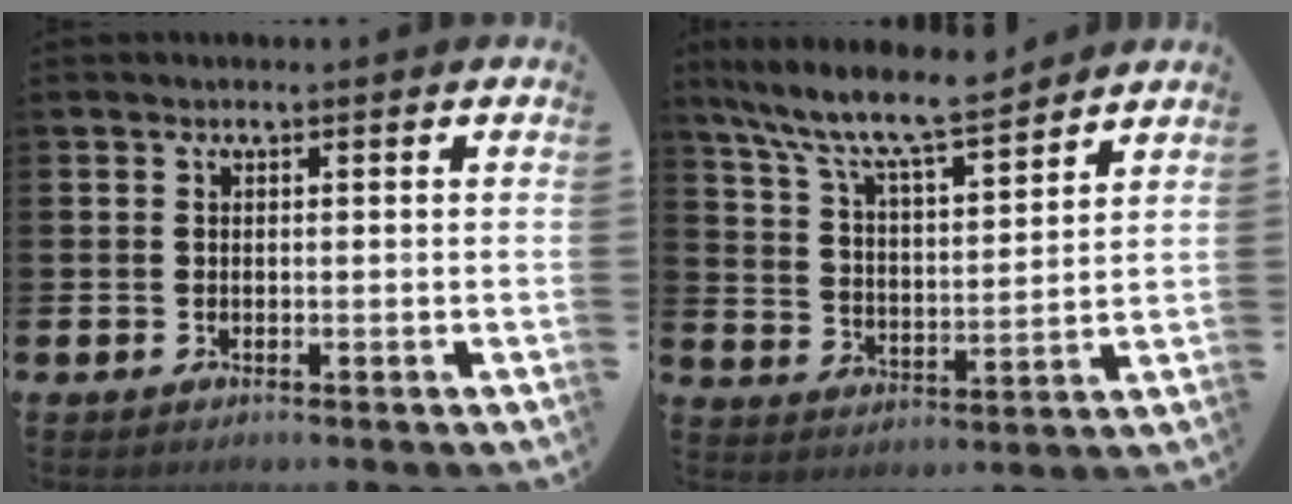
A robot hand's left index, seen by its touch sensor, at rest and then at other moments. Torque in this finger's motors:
{"motor_torque": [1.08, -1.06, 0.94, 0.21]}